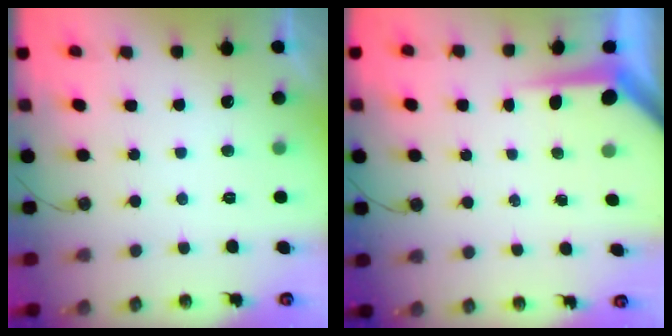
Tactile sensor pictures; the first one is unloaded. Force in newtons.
{"total": 4.8, "press": 4.8, "slide": 0.4}